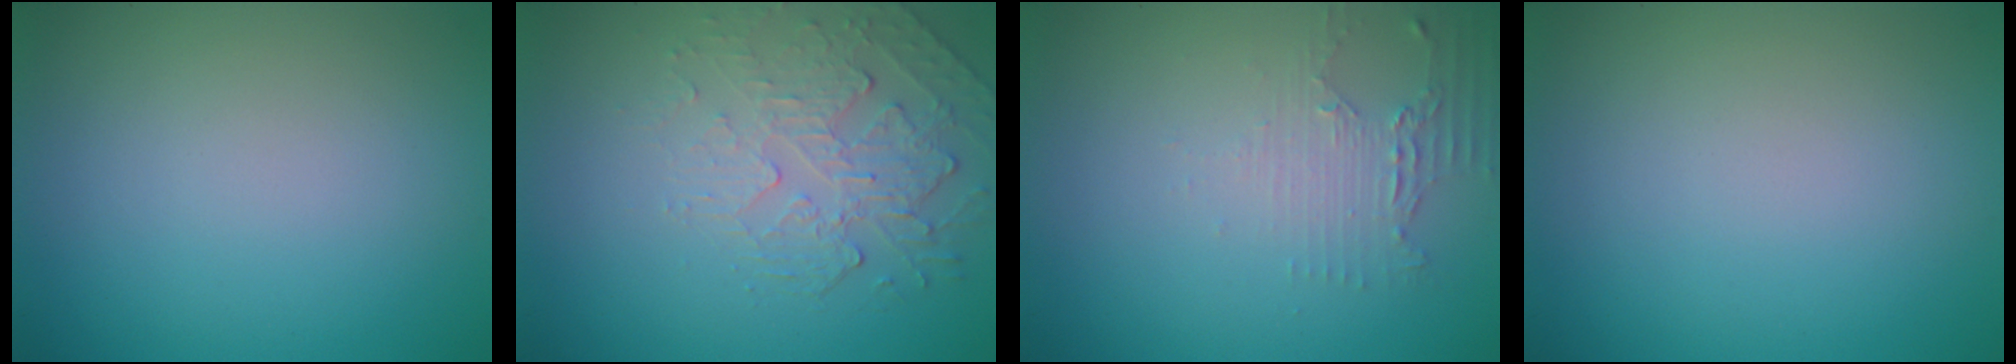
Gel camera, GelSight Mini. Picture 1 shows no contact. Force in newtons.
{"total": 2.4, "press": 1.7, "slide": 1.7}
{"total": 2.3, "press": 1.6, "slide": 1.6}
{"total": 0.0}